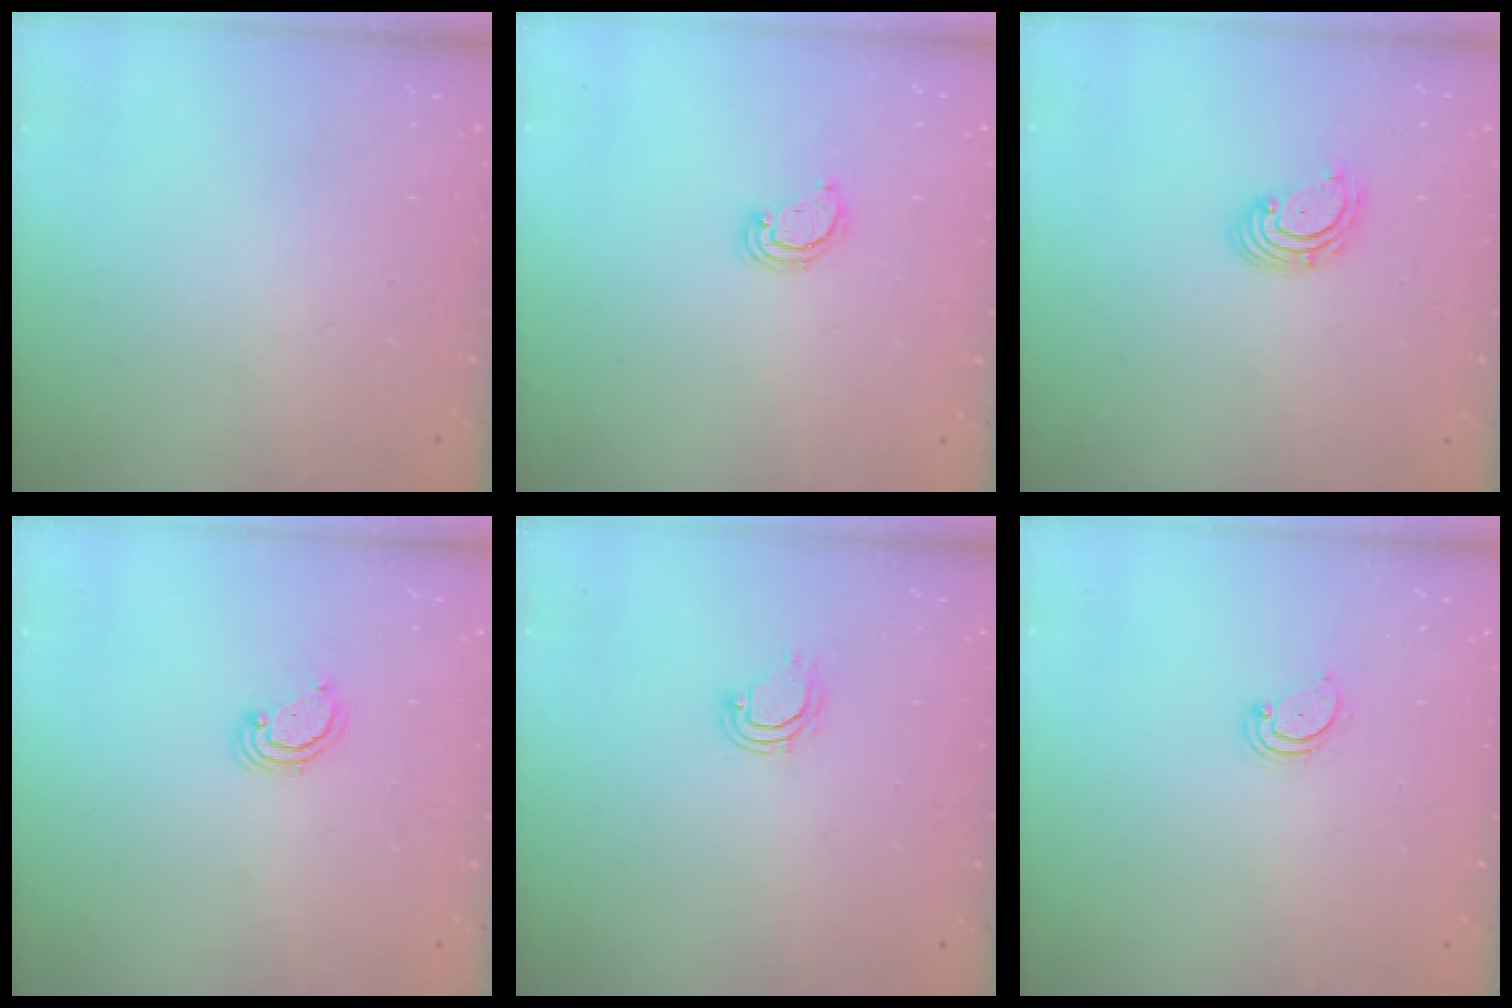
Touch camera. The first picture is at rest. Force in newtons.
{"total": 2.6, "press": 2.6, "slide": 0.3}
{"total": 2.7, "press": 2.7, "slide": 0.1}
{"total": 2.6, "press": 2.6, "slide": 0.2}
{"total": 4.6, "press": 4.5, "slide": 0.3}
{"total": 2.6, "press": 2.5, "slide": 0.3}